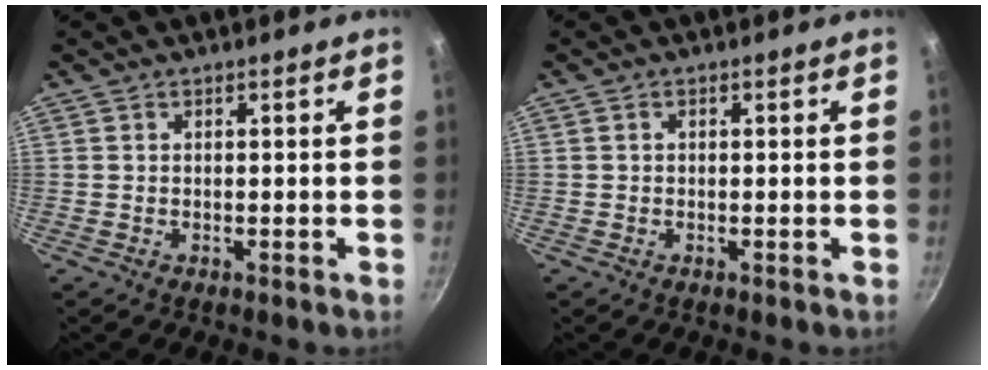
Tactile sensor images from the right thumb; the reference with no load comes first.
{"total": 0.6, "force": [0.0, 0.5, 0.3], "torque": [-0.003, 0.005, 0.001]}